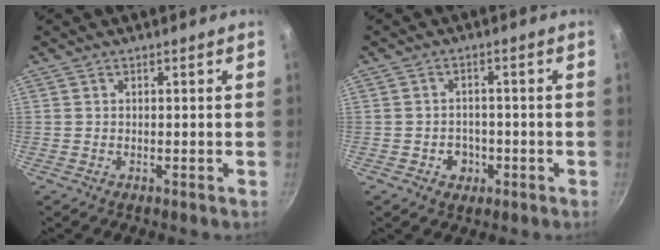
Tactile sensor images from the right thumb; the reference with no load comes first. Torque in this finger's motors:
{"motor_torque": [0.75, 0.50, 0.67, -0.58, 0.06]}